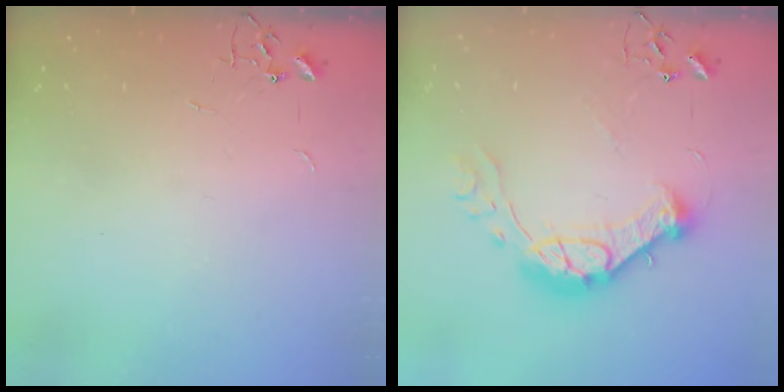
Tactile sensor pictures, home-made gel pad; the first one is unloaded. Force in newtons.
{"total": 16.3, "press": 16.3, "slide": 1.2}